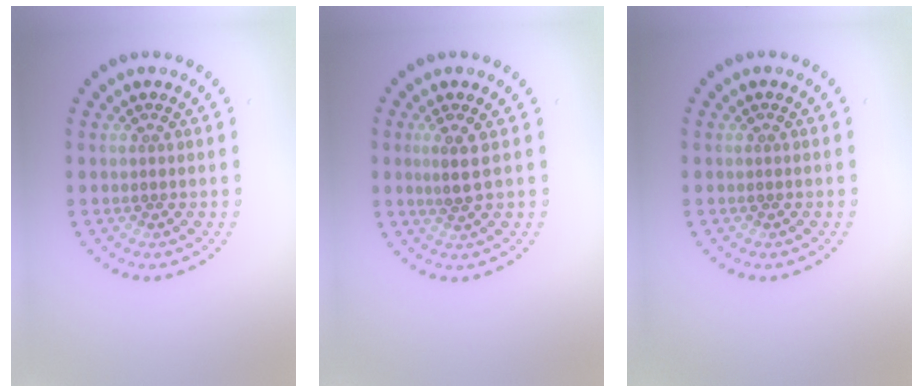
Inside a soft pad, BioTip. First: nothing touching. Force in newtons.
{"total": 1.8, "press": 1.6, "slide": 0.9}
{"total": 0.0}